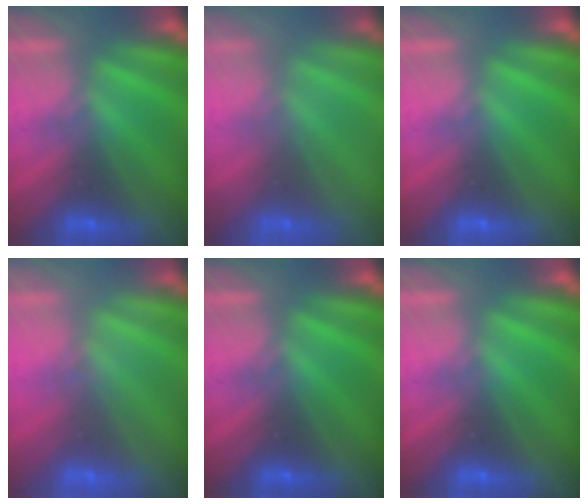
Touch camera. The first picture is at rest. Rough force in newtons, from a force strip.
{"total": 7.3}
{"total": 0.0}
{"total": 1.9}
{"total": 0.0}
{"total": 0.0}